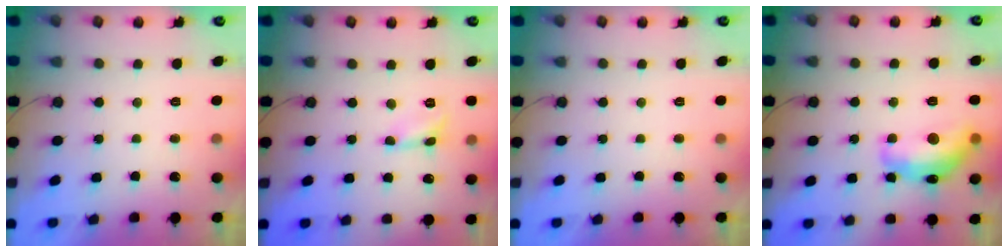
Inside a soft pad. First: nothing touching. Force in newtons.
{"total": 2.8, "press": 2.7, "slide": 0.3}
{"total": 0.0}
{"total": 14.8, "press": 14.8, "slide": 1.1}